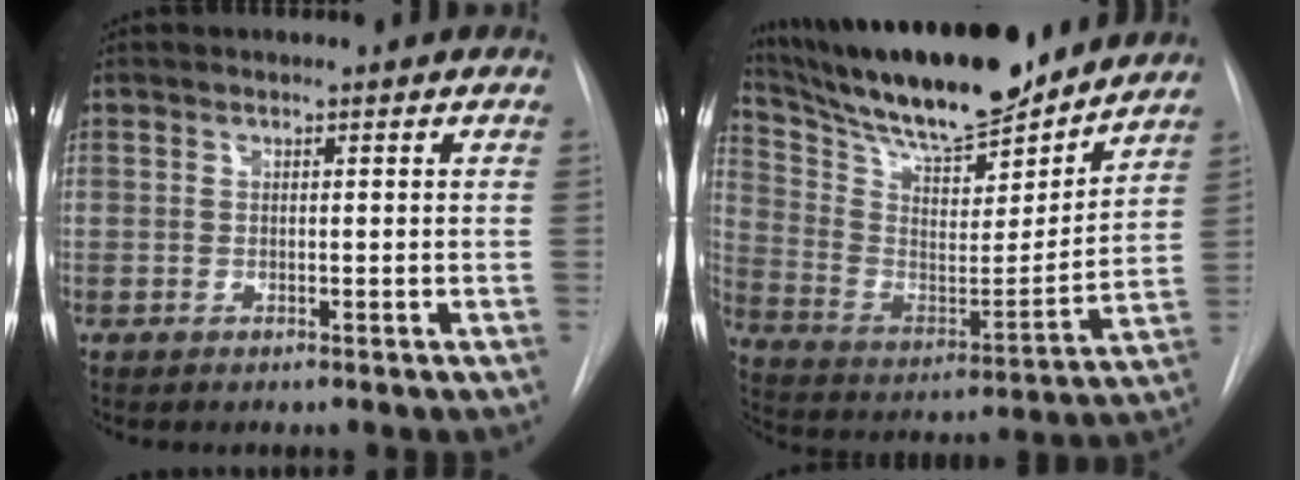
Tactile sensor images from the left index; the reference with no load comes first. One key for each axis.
{"total": 23.7, "fx": 20.8, "fy": 4.6, "fz": 10.5, "tx": -0.192, "ty": -0.007, "tz": 0.334}